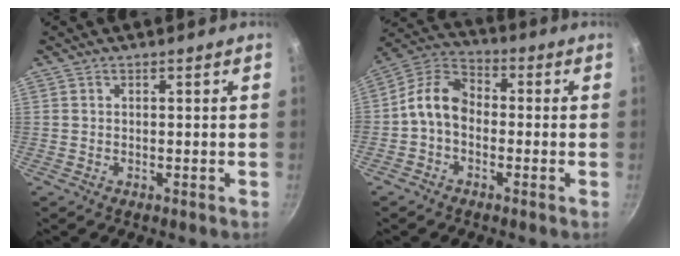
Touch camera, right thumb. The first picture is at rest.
{"total": 8.9, "force": [-1.5, 6.4, 6.0], "torque": [-0.099, 0.038, -0.049]}